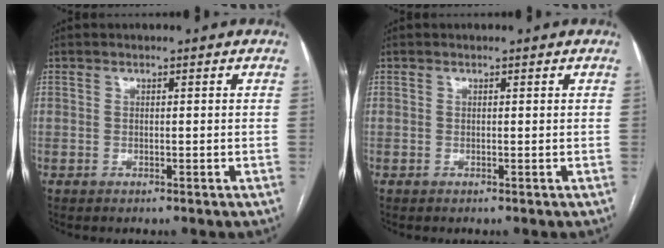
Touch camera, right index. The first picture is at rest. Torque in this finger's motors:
{"motor_torque": [0.00, 0.00, 0.00, 0.00]}